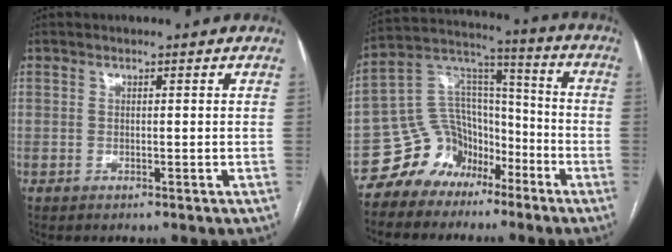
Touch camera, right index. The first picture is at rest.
{"total": 11.2, "force": [-7.4, 8.1, 1.9], "torque": [-0.038, 0.074, -0.133]}